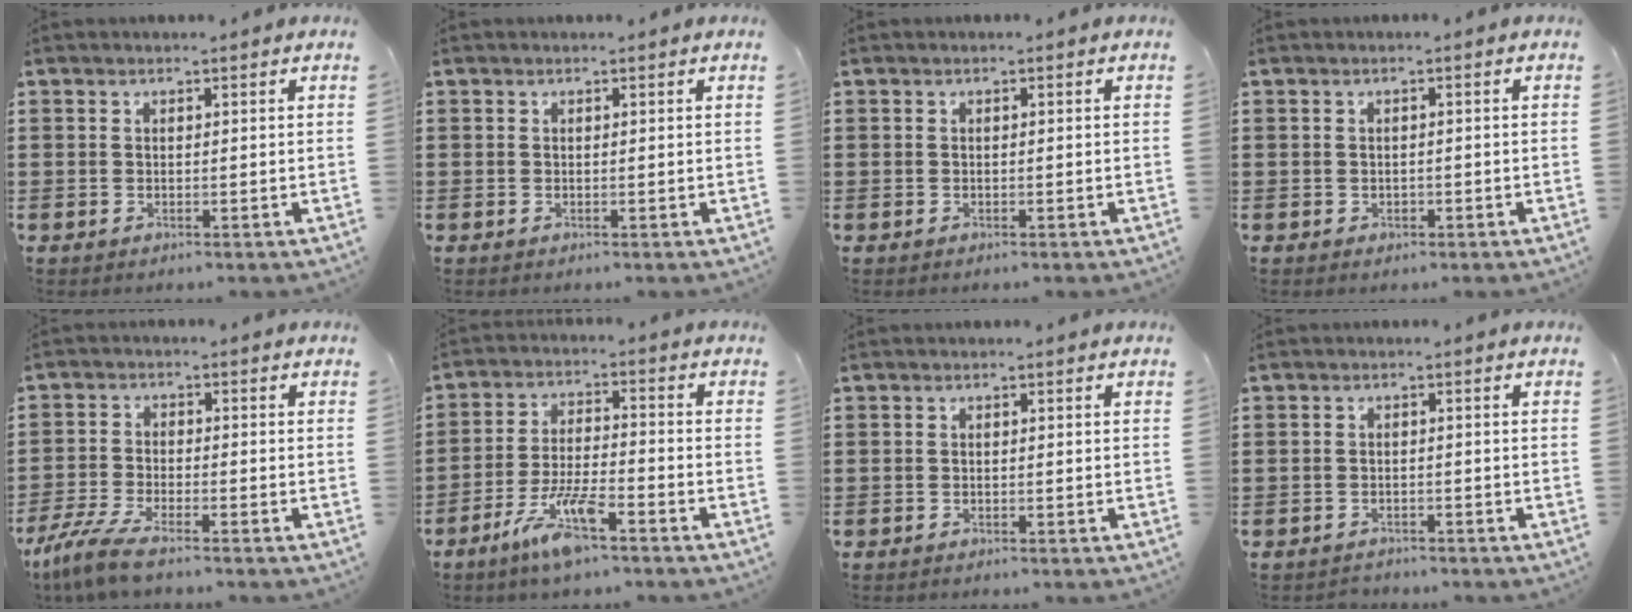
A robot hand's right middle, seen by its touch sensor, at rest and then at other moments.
{"total": 0.0}
{"total": 0.0}
{"total": 0.6, "force": [-0.1, 0.6, 0.2], "torque": [-0.006, 0.003, -0.002]}
{"total": 5.4, "force": [-4.6, 0.5, 2.8], "torque": [-0.081, -0.016, -0.095]}
{"total": 8.4, "force": [-5.5, 1.7, 6.1], "torque": [-0.128, -0.005, -0.102]}
{"total": 0.6, "force": [-0.6, 0.2, 0.1], "torque": [-0.002, 0.001, -0.013]}
{"total": 1.8, "force": [-1.7, 0.5, -0.2], "torque": [-0.001, 0.002, -0.040]}